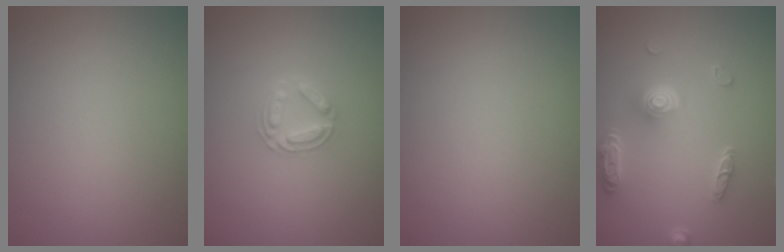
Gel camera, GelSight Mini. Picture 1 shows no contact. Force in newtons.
{"total": 2.8, "press": 2.7, "slide": 0.5}
{"total": 0.0}
{"total": 4.7, "press": 3.6, "slide": 3.0}